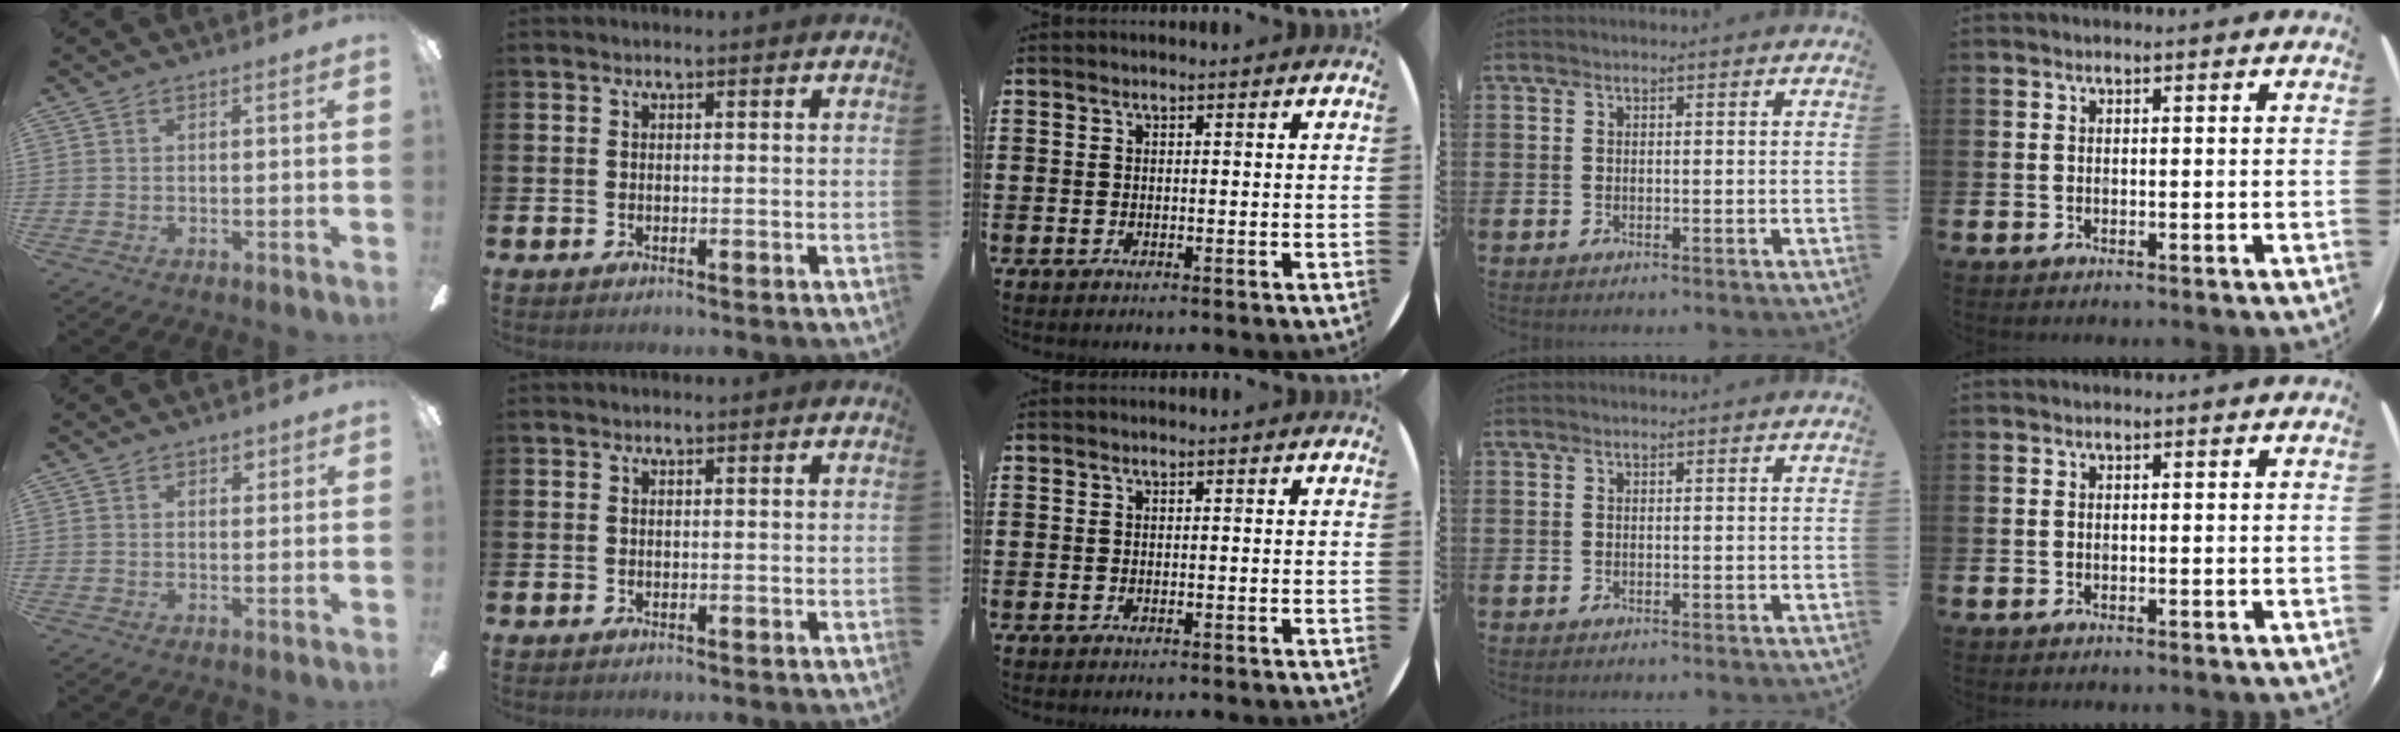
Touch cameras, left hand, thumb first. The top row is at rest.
{"thumb": {"total": 2.0, "force": [1.5, 1.2, 0.5], "torque": [0.005, -0.005, 0.025]}}